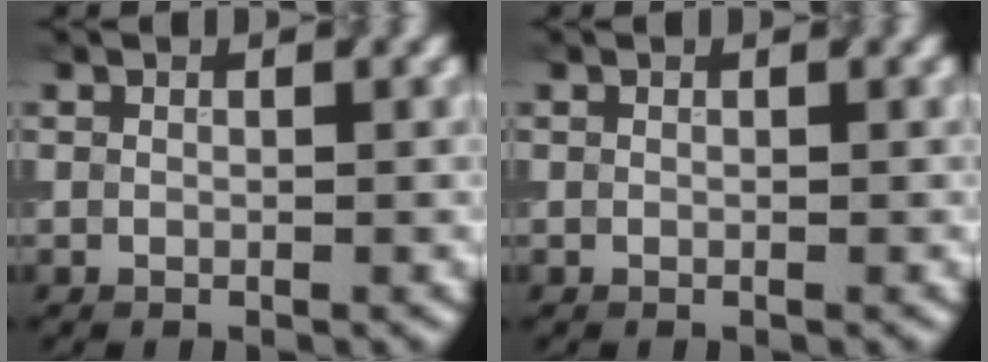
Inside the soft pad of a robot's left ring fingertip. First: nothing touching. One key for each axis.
{"total": 0.0}